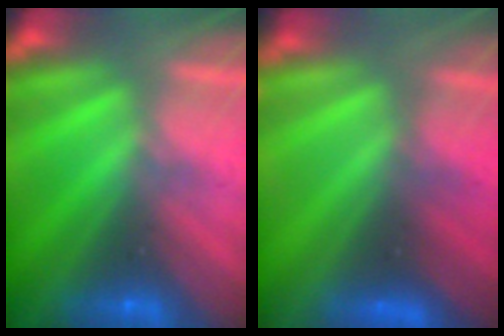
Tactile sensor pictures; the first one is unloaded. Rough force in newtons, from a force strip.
{"total": 3.3}